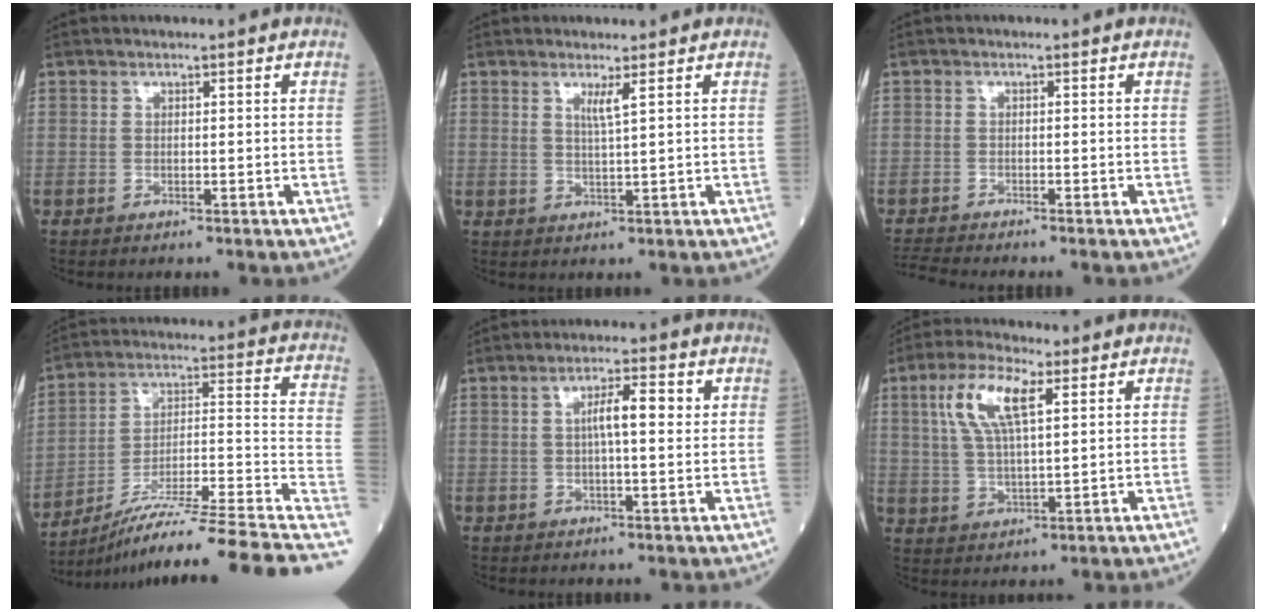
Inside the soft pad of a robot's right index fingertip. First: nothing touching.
{"total": 2.0, "force": [1.1, -0.6, 1.6], "torque": [-0.033, -0.010, 0.022]}
{"total": 2.7, "force": [-2.5, -1.0, -0.1], "torque": [-0.010, -0.020, -0.052]}
{"total": 23.5, "force": [-17.7, -0.1, 15.5], "torque": [-0.179, 0.014, -0.284]}
{"total": 5.1, "force": [1.1, 0.8, 4.9], "torque": [-0.085, 0.014, 0.017]}
{"total": 9.0, "force": [3.6, 2.3, 8.0], "torque": [-0.169, 0.014, 0.071]}